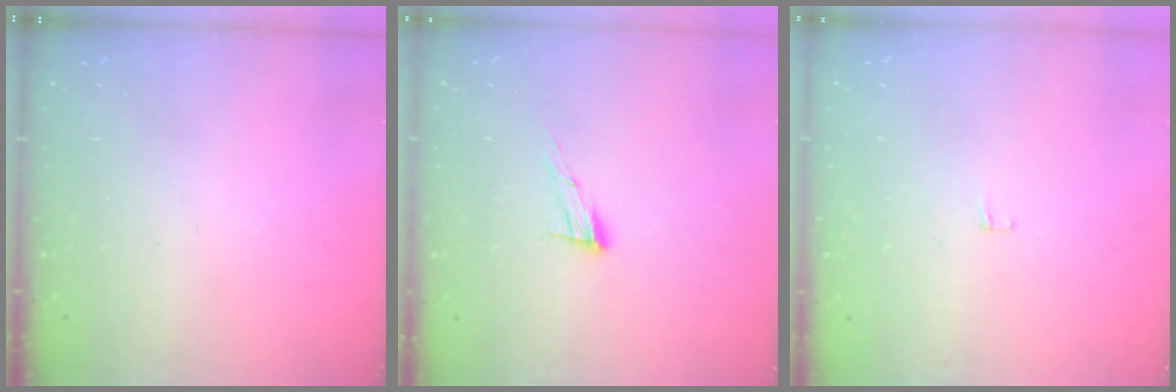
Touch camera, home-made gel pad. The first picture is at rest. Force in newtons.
{"total": 8.3, "press": 8.2, "slide": 1.3}
{"total": 3.9, "press": 3.8, "slide": 0.4}